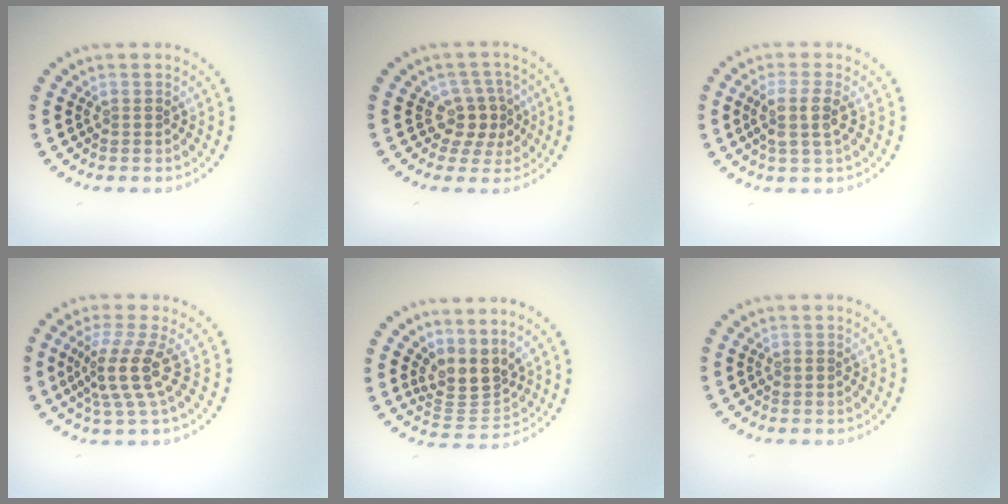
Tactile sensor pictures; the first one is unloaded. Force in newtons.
{"total": 2.7, "press": 2.1, "slide": 1.6}
{"total": 2.7, "press": 2.3, "slide": 1.5}
{"total": 3.9, "press": 2.7, "slide": 2.8}
{"total": 3.6, "press": 2.6, "slide": 2.5}
{"total": 0.7, "press": 0.7, "slide": 0.3}